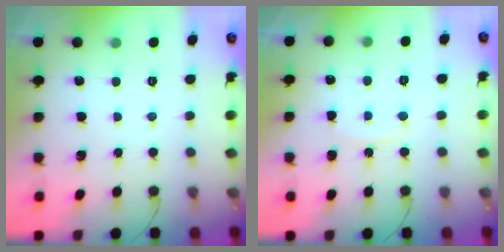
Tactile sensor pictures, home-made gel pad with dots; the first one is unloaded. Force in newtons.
{"total": 4.5, "press": 4.5, "slide": 0.6}